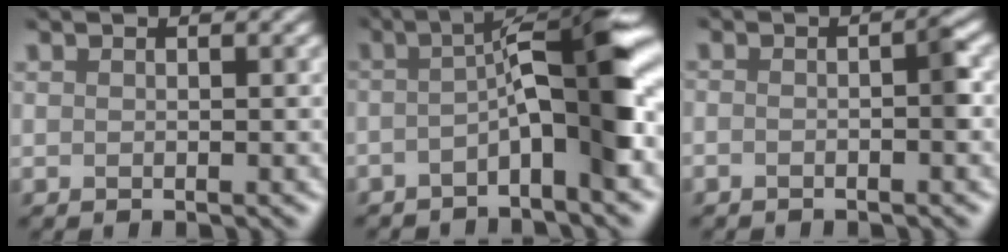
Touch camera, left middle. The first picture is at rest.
{"total": 6.7, "force": [-1.5, 0.9, 6.5], "torque": [-0.097, 0.022, -0.040]}
{"total": 1.2, "force": [-0.8, 0.0, 0.9], "torque": [-0.019, 0.004, -0.019]}